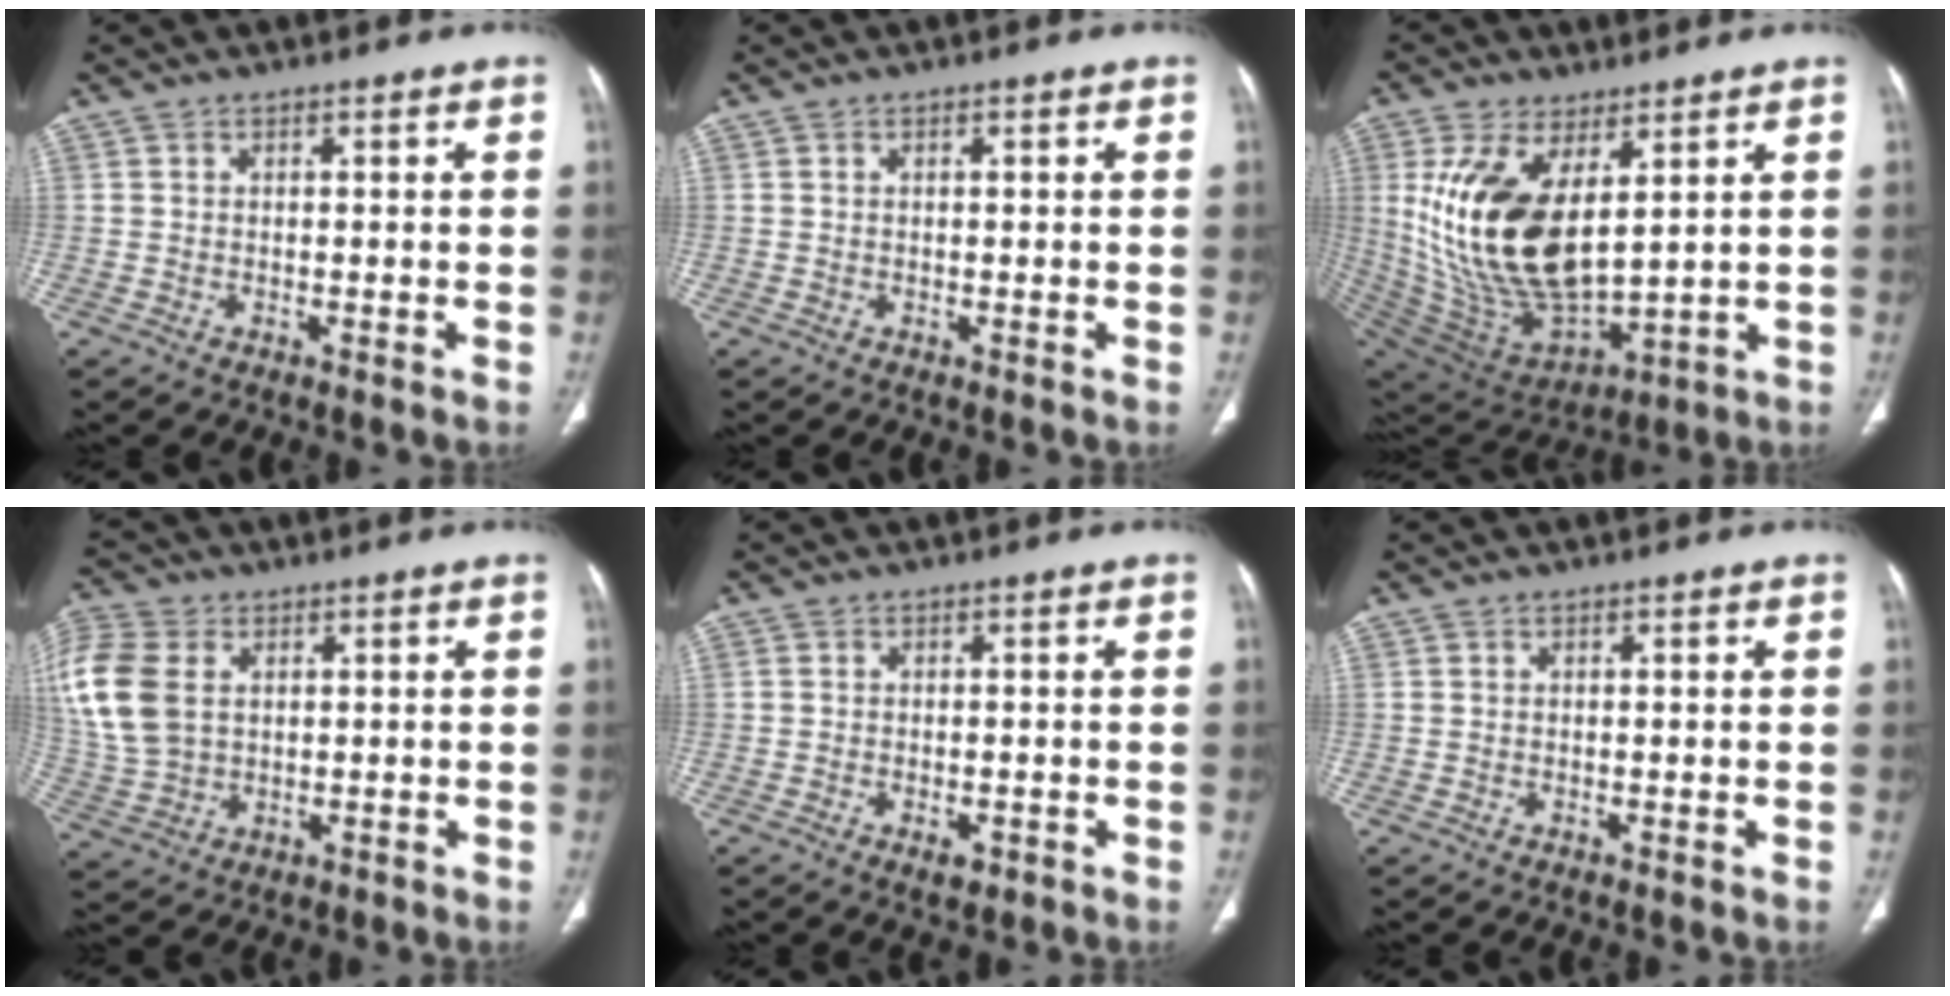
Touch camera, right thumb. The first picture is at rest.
{"total": 0.7, "force": [0.2, 0.2, 0.7], "torque": [-0.016, 0.004, 0.006]}
{"total": 20.4, "force": [5.4, 10.2, 16.8], "torque": [-0.327, -0.030, 0.127]}
{"total": 13.7, "force": [2.7, 9.7, 9.3], "torque": [-0.213, 0.003, 0.057]}
{"total": 2.1, "force": [-1.0, 1.2, 1.5], "torque": [-0.020, 0.001, -0.011]}
{"total": 0.0}